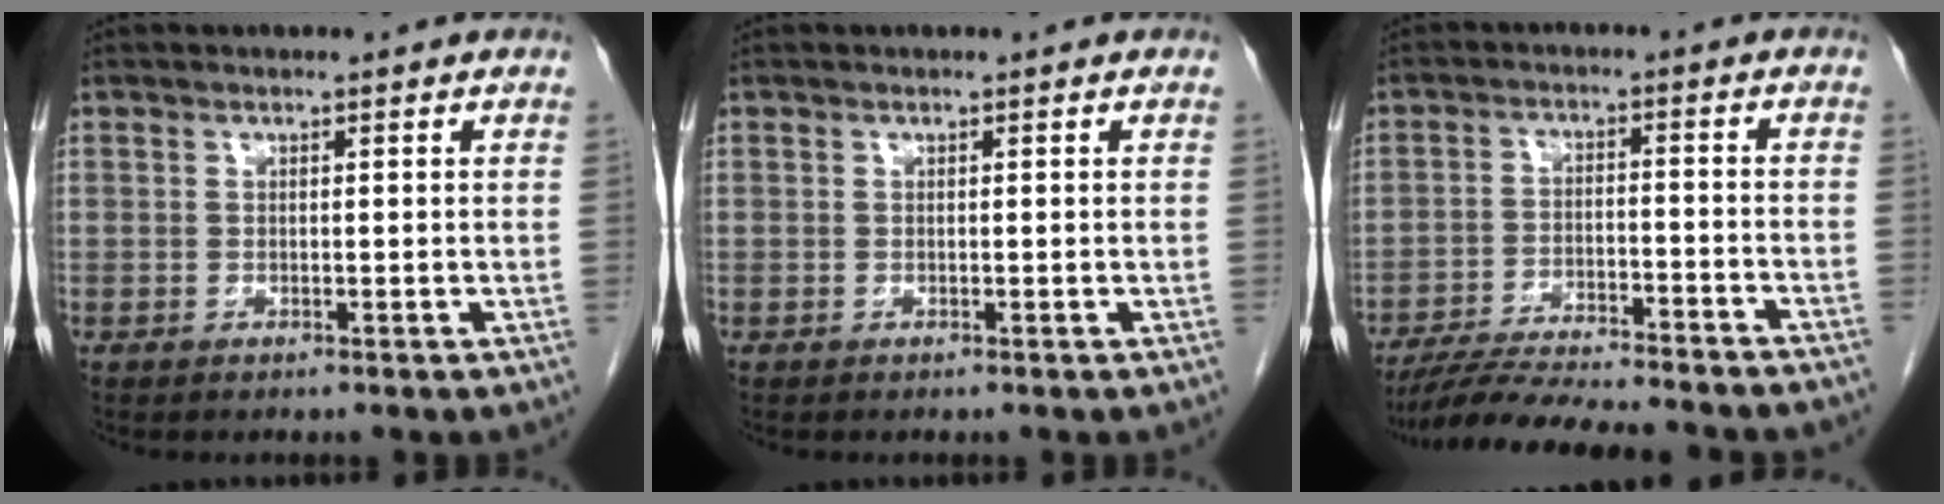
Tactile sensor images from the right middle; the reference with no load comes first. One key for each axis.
{"total": 0.0}
{"total": 17.8, "fx": -16.0, "fy": 1.5, "fz": 7.8, "tx": -0.128, "ty": -0.022, "tz": -0.237}